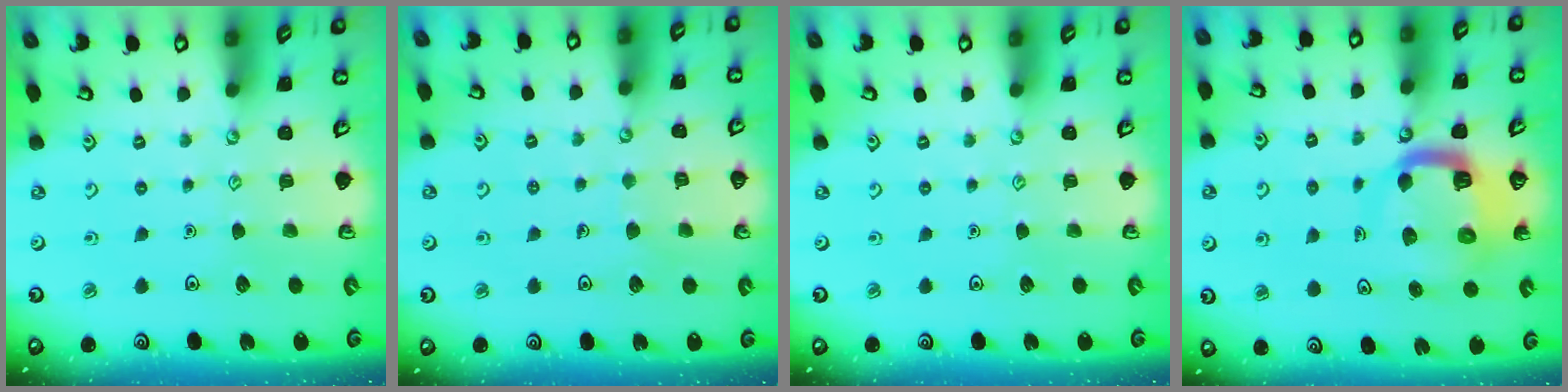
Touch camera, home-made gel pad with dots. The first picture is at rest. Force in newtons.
{"total": 4.0, "press": 4.0, "slide": 0.3}
{"total": 0.0}
{"total": 11.0, "press": 10.9, "slide": 1.3}